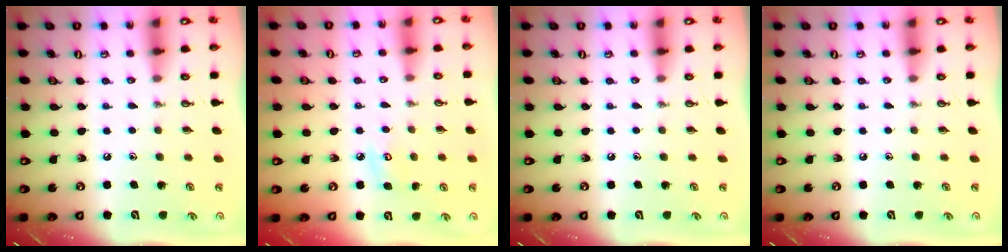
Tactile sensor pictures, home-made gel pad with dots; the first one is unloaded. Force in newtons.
{"total": 6.3, "press": 6.3, "slide": 0.4}
{"total": 0.0}
{"total": 0.0}